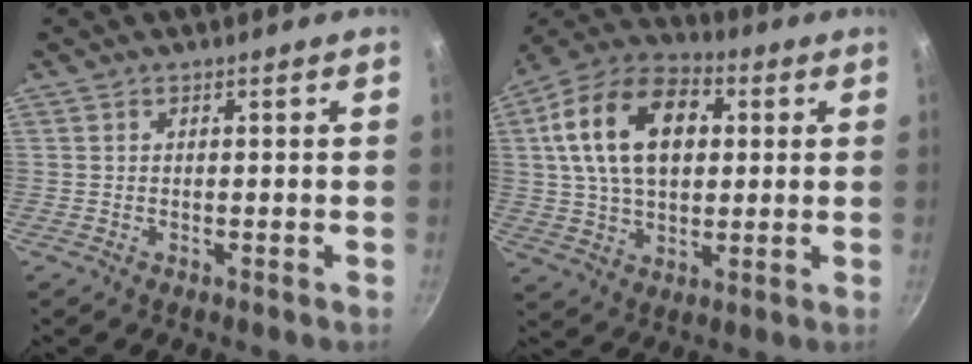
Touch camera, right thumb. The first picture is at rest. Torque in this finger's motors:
{"motor_torque": [0.63, 3.98, 1.27, -0.25, 0.21]}